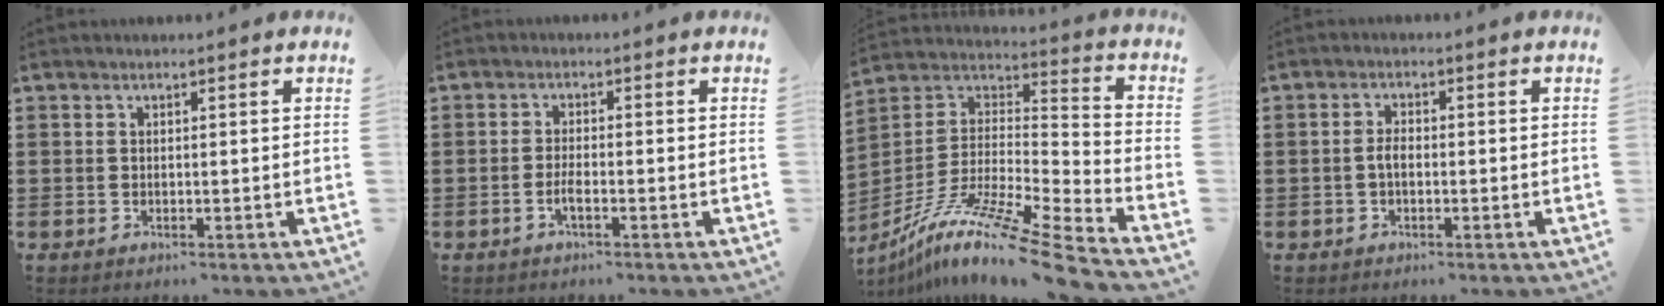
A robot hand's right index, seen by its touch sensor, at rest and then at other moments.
{"total": 2.3, "force": [-1.0, 0.5, 2.0], "torque": [-0.044, -0.001, -0.021]}
{"total": 12.6, "force": [-9.9, -0.4, 7.8], "torque": [-0.142, 0.001, -0.191]}
{"total": 2.0, "force": [-0.5, 0.9, 1.7], "torque": [-0.042, -0.001, -0.011]}